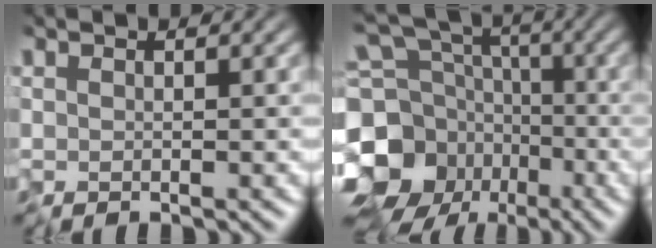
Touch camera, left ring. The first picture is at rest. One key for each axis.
{"total": 12.6, "fx": -3.9, "fy": 10.6, "fz": 5.8, "tx": -0.147, "ty": -0.023, "tz": -0.076}